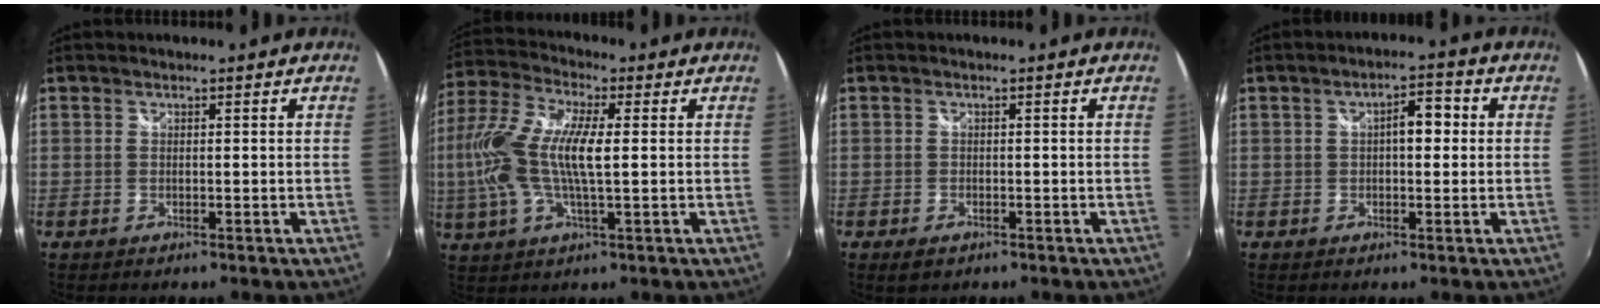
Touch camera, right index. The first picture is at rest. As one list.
[{"total": 15.2, "force": [0.5, 4.3, 14.6], "torque": [-0.286, 0.007, 0.003]}, {"total": 2.2, "force": [-1.3, 1.3, 1.2], "torque": [-0.025, -0.005, -0.018]}, {"total": 4.8, "force": [0.6, 2.1, 4.3], "torque": [-0.065, 0.014, 0.010]}]